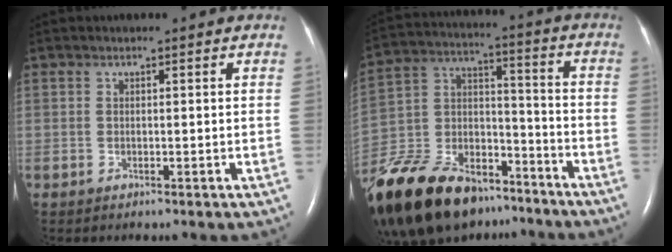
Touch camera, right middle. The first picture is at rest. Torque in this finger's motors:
{"motor_torque": [1.05, -1.08, 0.36, 0.21]}